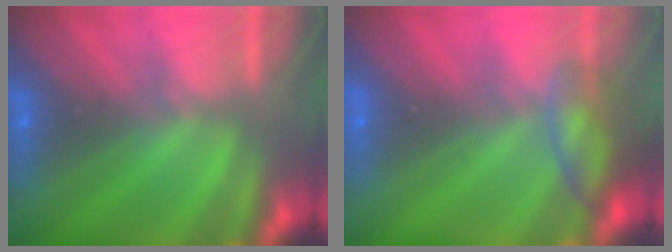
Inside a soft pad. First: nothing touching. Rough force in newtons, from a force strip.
{"total": 2.8}